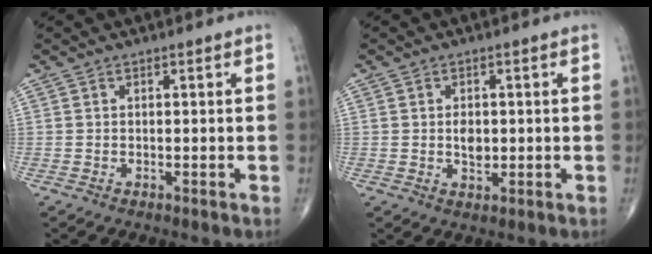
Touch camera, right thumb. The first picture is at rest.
{"total": 3.2, "force": [0.1, 2.1, 2.4], "torque": [-0.029, -0.002, 0.005]}